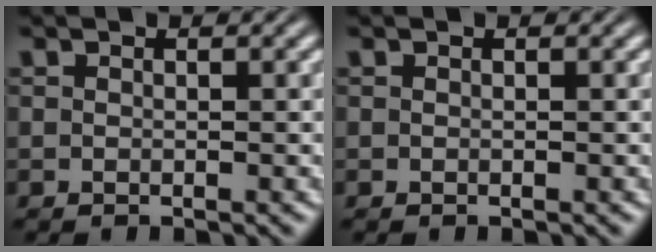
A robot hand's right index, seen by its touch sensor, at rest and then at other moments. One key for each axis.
{"total": 0.0}